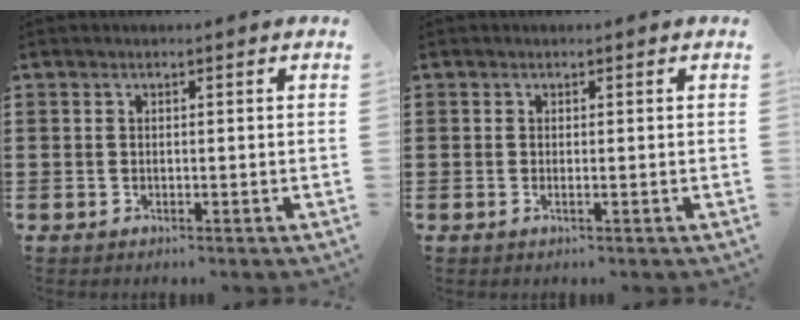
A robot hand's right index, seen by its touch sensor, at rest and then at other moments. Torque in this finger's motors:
{"motor_torque": [0.07, 0.13, 0.00, 0.01]}